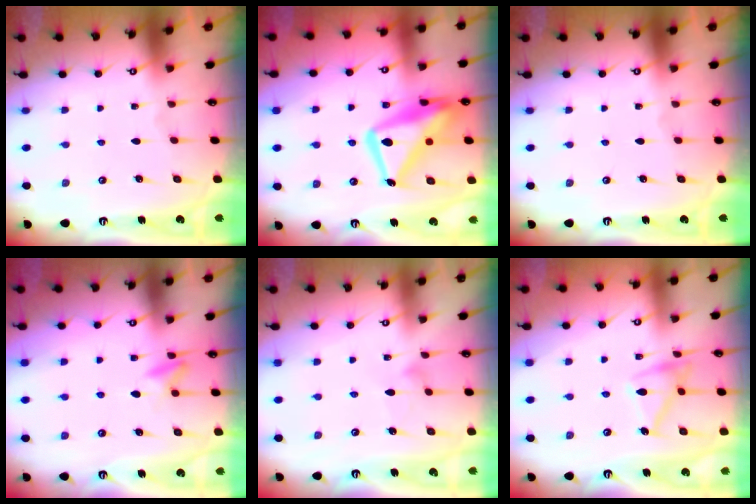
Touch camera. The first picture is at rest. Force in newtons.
{"total": 18.2, "press": 18.1, "slide": 1.7}
{"total": 0.0}
{"total": 6.8, "press": 6.4, "slide": 2.2}
{"total": 5.7, "press": 5.7, "slide": 0.3}
{"total": 14.5, "press": 14.5, "slide": 0.7}